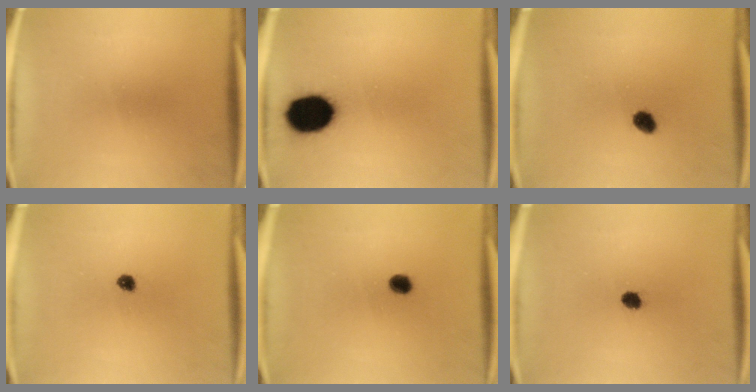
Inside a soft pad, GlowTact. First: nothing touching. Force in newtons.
{"total": 14.4}
{"total": 3.0}
{"total": 1.9}
{"total": 2.7}
{"total": 2.4}